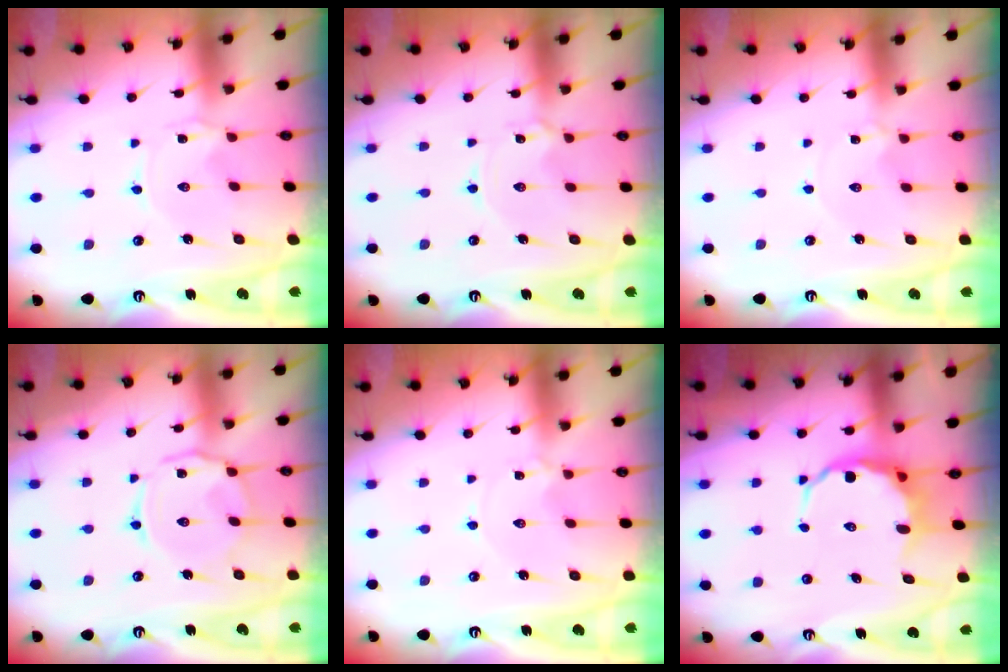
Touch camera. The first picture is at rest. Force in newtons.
{"total": 1.5, "press": 1.5, "slide": 0.1}
{"total": 0.6, "press": 0.5, "slide": 0.2}
{"total": 7.6, "press": 7.6, "slide": 0.8}
{"total": 1.2, "press": 1.1, "slide": 0.3}
{"total": 8.2, "press": 8.0, "slide": 1.8}